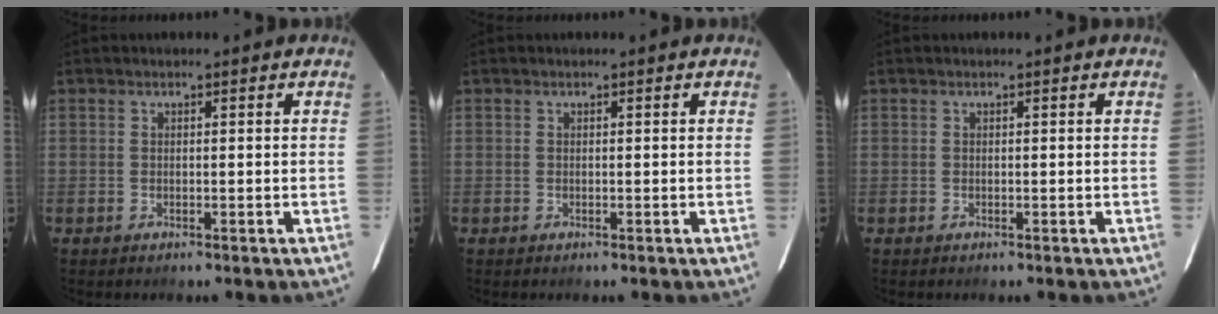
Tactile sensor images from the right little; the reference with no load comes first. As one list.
[{"total": 0.0}, {"total": 0.0}]